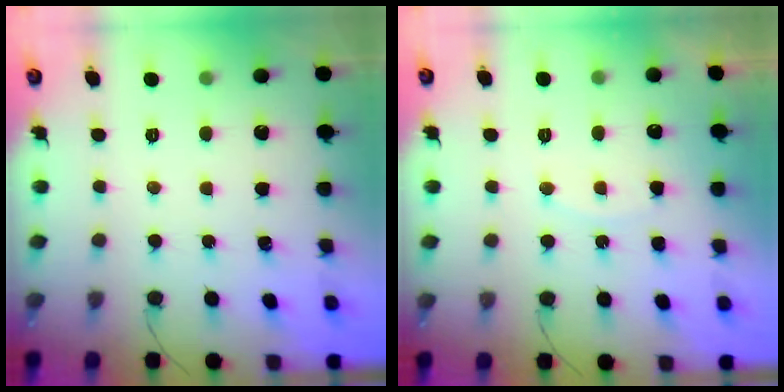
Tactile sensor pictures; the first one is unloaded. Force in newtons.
{"total": 3.9, "press": 3.8, "slide": 0.7}